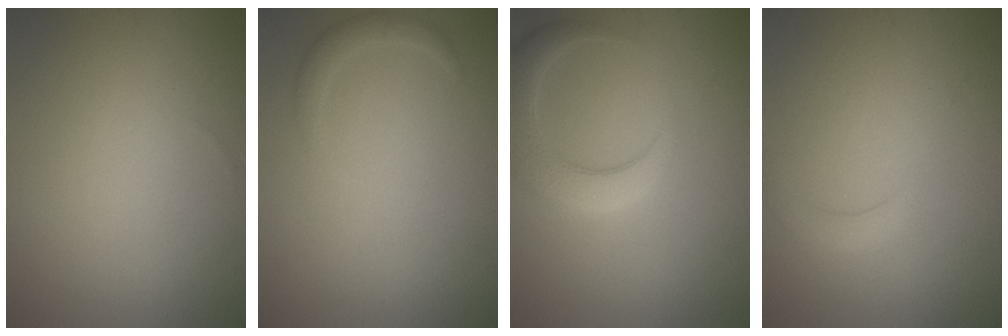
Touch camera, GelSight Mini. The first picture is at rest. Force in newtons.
{"total": 1.4, "press": 1.4, "slide": 0.1}
{"total": 4.9, "press": 4.9, "slide": 0.5}
{"total": 1.5, "press": 1.5, "slide": 0.2}